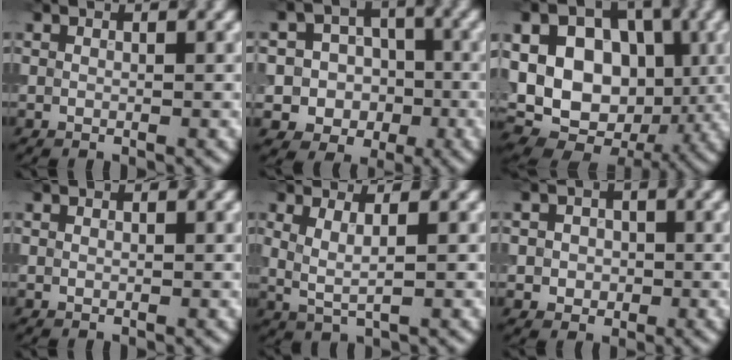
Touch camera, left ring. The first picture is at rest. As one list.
[{"total": 7.0, "force": [-1.6, 6.6, 1.8], "torque": [-0.013, 0.009, -0.052]}, {"total": 15.7, "force": [1.1, 12.0, 10.0], "torque": [-0.158, 0.019, 0.006]}, {"total": 0.0}, {"total": 2.3, "force": [0.8, 0.7, 2.1], "torque": [-0.040, -0.007, 0.016]}, {"total": 2.3, "force": [-0.2, 2.1, 0.9], "torque": [0.004, -0.004, -0.011]}]